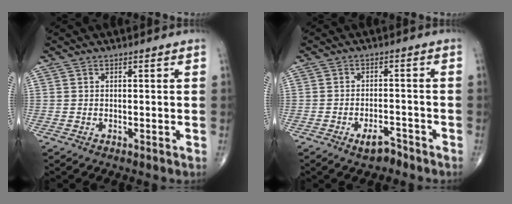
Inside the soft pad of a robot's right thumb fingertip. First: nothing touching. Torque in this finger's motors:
{"motor_torque": [-0.06, 0.22, -0.09, 0.10, 0.10]}